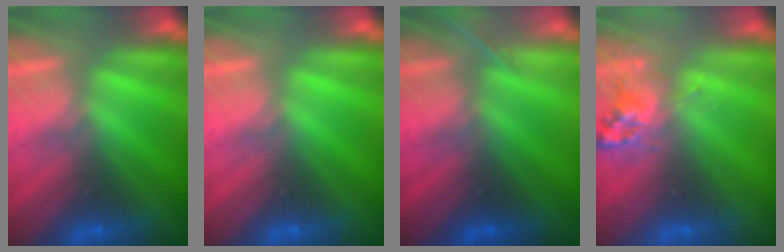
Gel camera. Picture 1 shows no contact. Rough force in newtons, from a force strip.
{"total": 0.0}
{"total": 1.4}
{"total": 2.6}